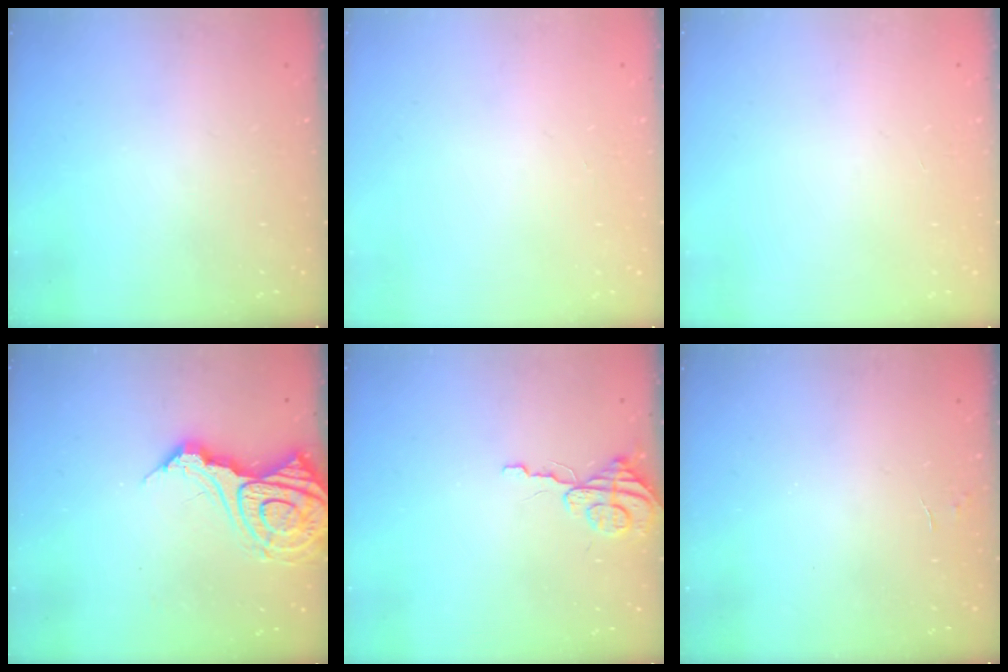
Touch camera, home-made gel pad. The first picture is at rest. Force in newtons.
{"total": 0.0}
{"total": 0.0}
{"total": 16.2, "press": 16.1, "slide": 2.0}
{"total": 4.1, "press": 4.1, "slide": 0.3}
{"total": 2.2, "press": 2.2, "slide": 0.2}